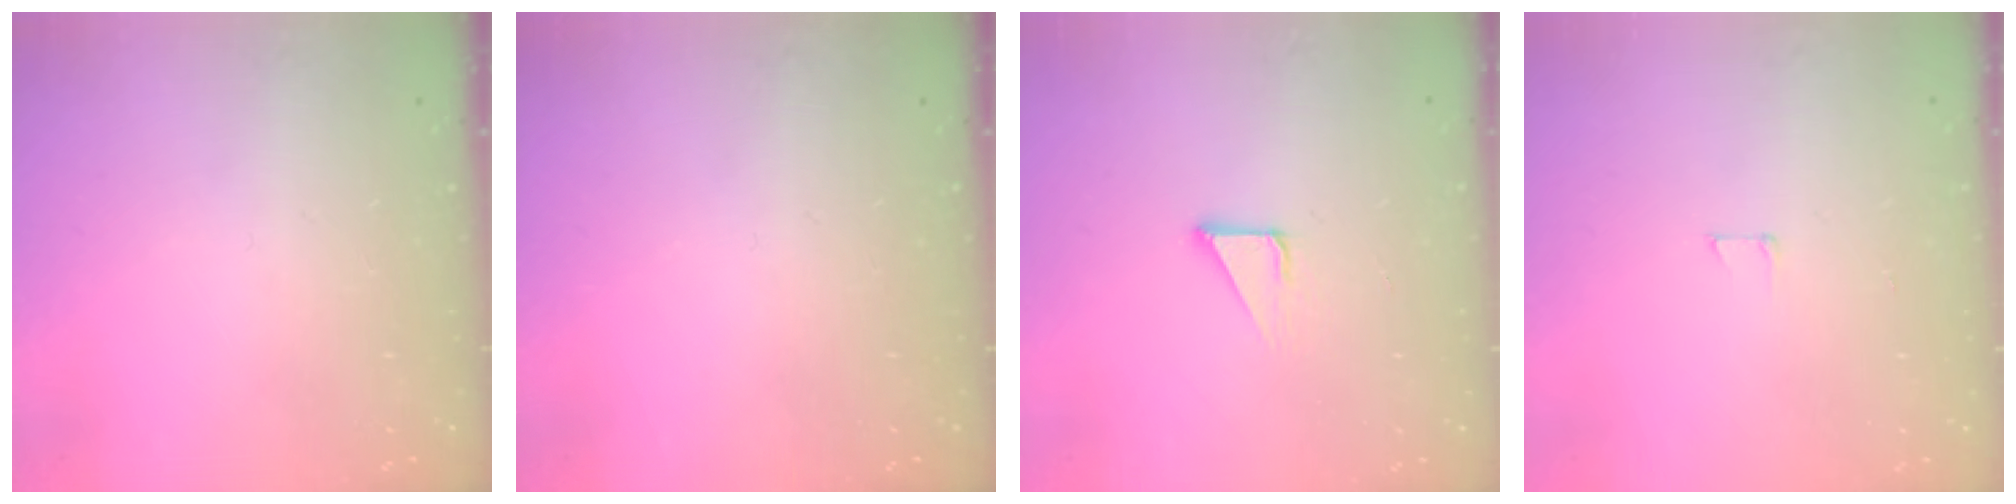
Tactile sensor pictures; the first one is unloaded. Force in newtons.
{"total": 0.0}
{"total": 2.1, "press": 2.1, "slide": 0.0}
{"total": 2.9, "press": 2.9, "slide": 0.2}